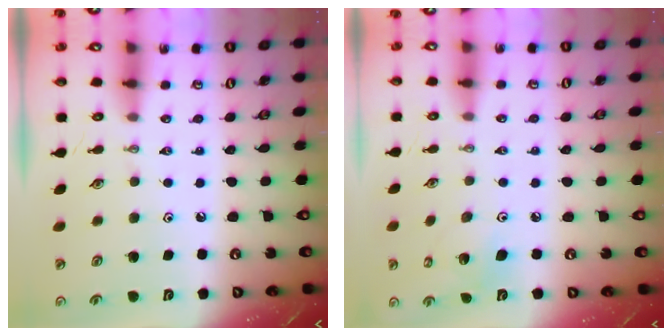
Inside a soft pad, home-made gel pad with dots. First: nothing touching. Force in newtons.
{"total": 6.6, "press": 6.3, "slide": 2.2}